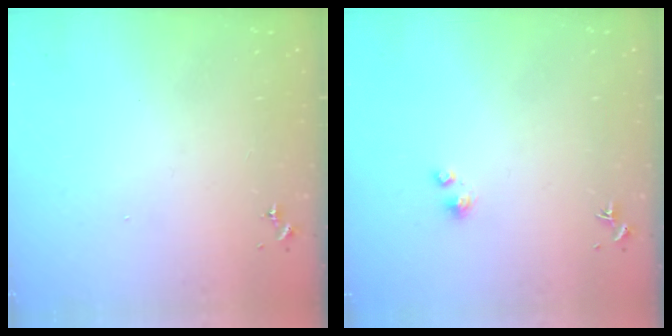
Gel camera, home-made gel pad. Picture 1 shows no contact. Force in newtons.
{"total": 2.2, "press": 2.2, "slide": 0.2}